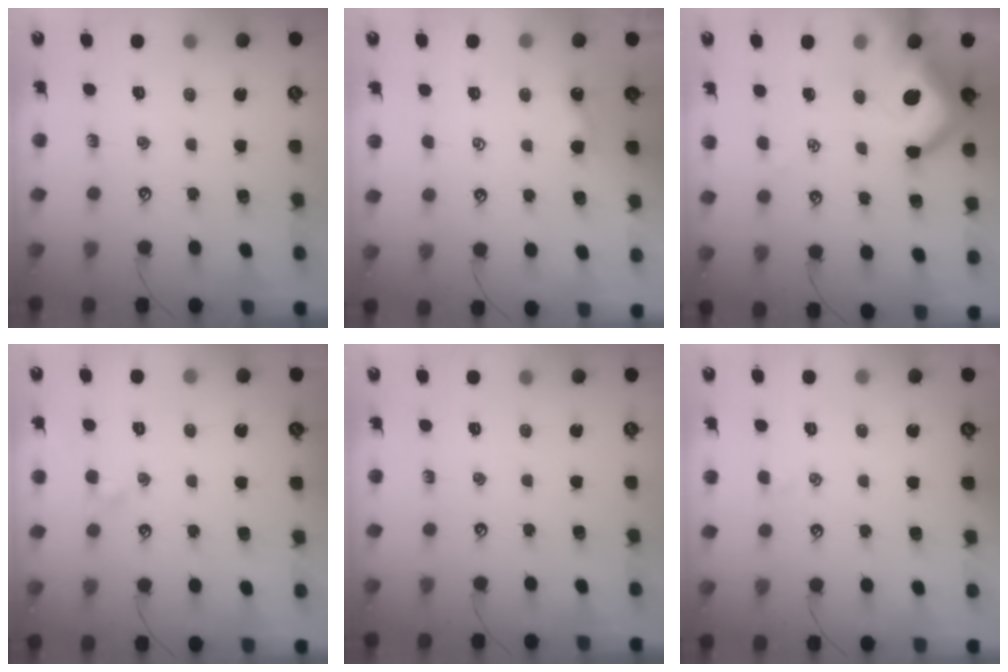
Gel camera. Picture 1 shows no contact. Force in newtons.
{"total": 2.0, "press": 2.0, "slide": 0.2}
{"total": 12.6, "press": 12.5, "slide": 1.9}
{"total": 0.8, "press": 0.7, "slide": 0.4}
{"total": 0.0}
{"total": 1.2, "press": 1.1, "slide": 0.4}